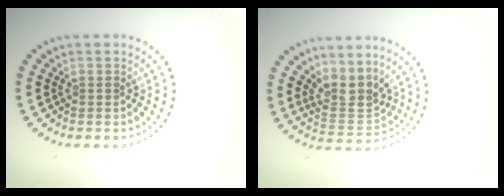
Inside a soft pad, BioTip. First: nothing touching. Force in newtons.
{"total": 3.4, "press": 2.5, "slide": 2.3}